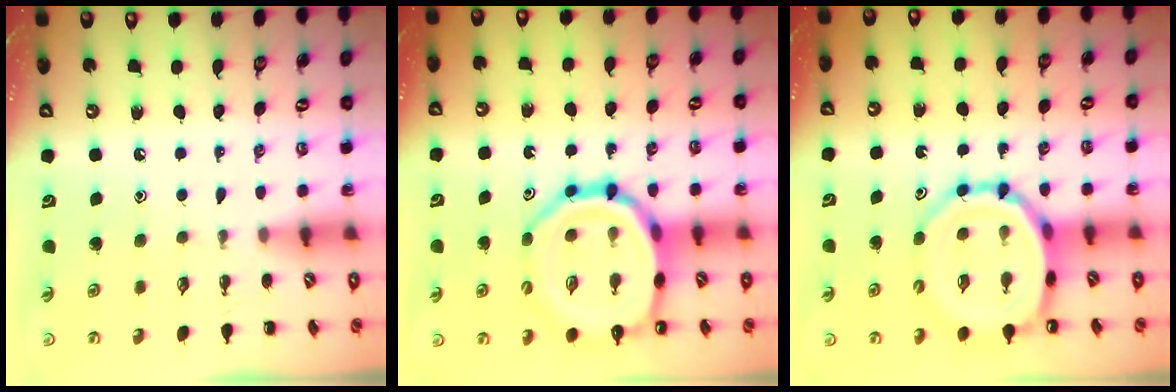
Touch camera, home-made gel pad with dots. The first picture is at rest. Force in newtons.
{"total": 19.2, "press": 18.9, "slide": 3.0}
{"total": 12.9, "press": 12.5, "slide": 3.2}